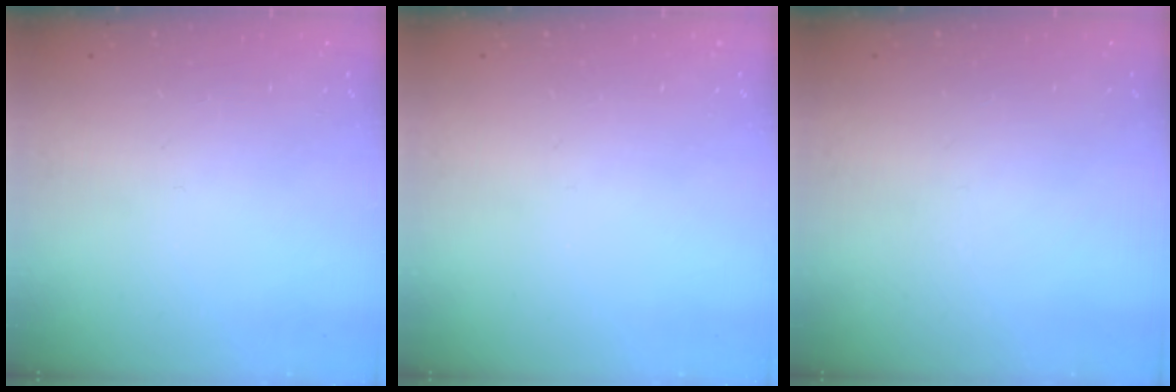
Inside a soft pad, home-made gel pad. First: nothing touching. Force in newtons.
{"total": 0.0}
{"total": 0.0}